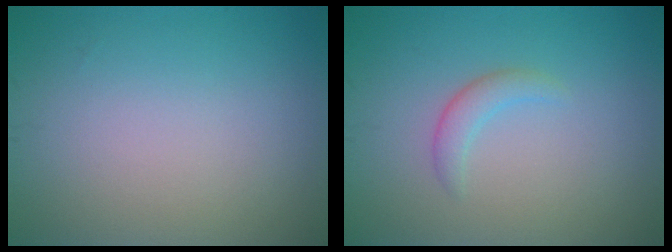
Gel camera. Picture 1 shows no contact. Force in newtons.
{"total": 1.5, "press": 1.5, "slide": 0.1}